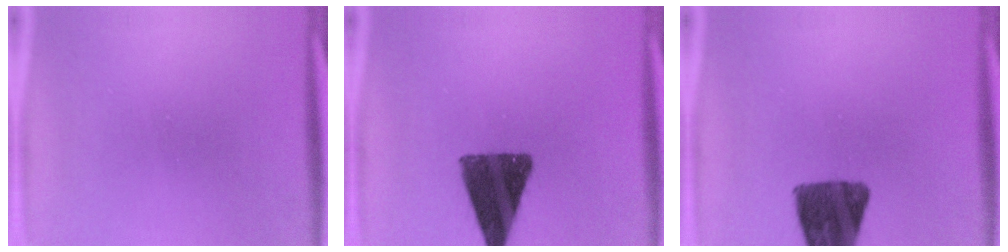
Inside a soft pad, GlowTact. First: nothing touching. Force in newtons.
{"total": 14.2}
{"total": 11.8}